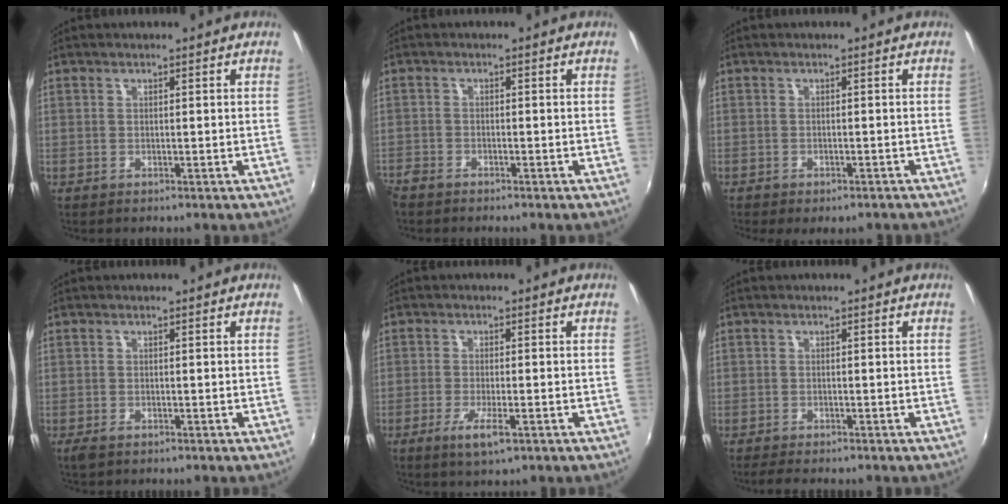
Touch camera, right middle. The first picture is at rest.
{"total": 3.0, "force": [-2.7, 1.1, 0.8], "torque": [-0.027, -0.012, -0.055]}
{"total": 3.9, "force": [-3.0, 1.5, 2.1], "torque": [-0.044, -0.020, -0.039]}
{"total": 1.5, "force": [-1.0, 0.7, 0.9], "torque": [-0.019, -0.006, -0.018]}
{"total": 5.1, "force": [-2.5, 1.0, 4.3], "torque": [-0.091, -0.014, -0.046]}
{"total": 2.8, "force": [-2.4, 0.8, 1.3], "torque": [-0.033, -0.014, -0.044]}